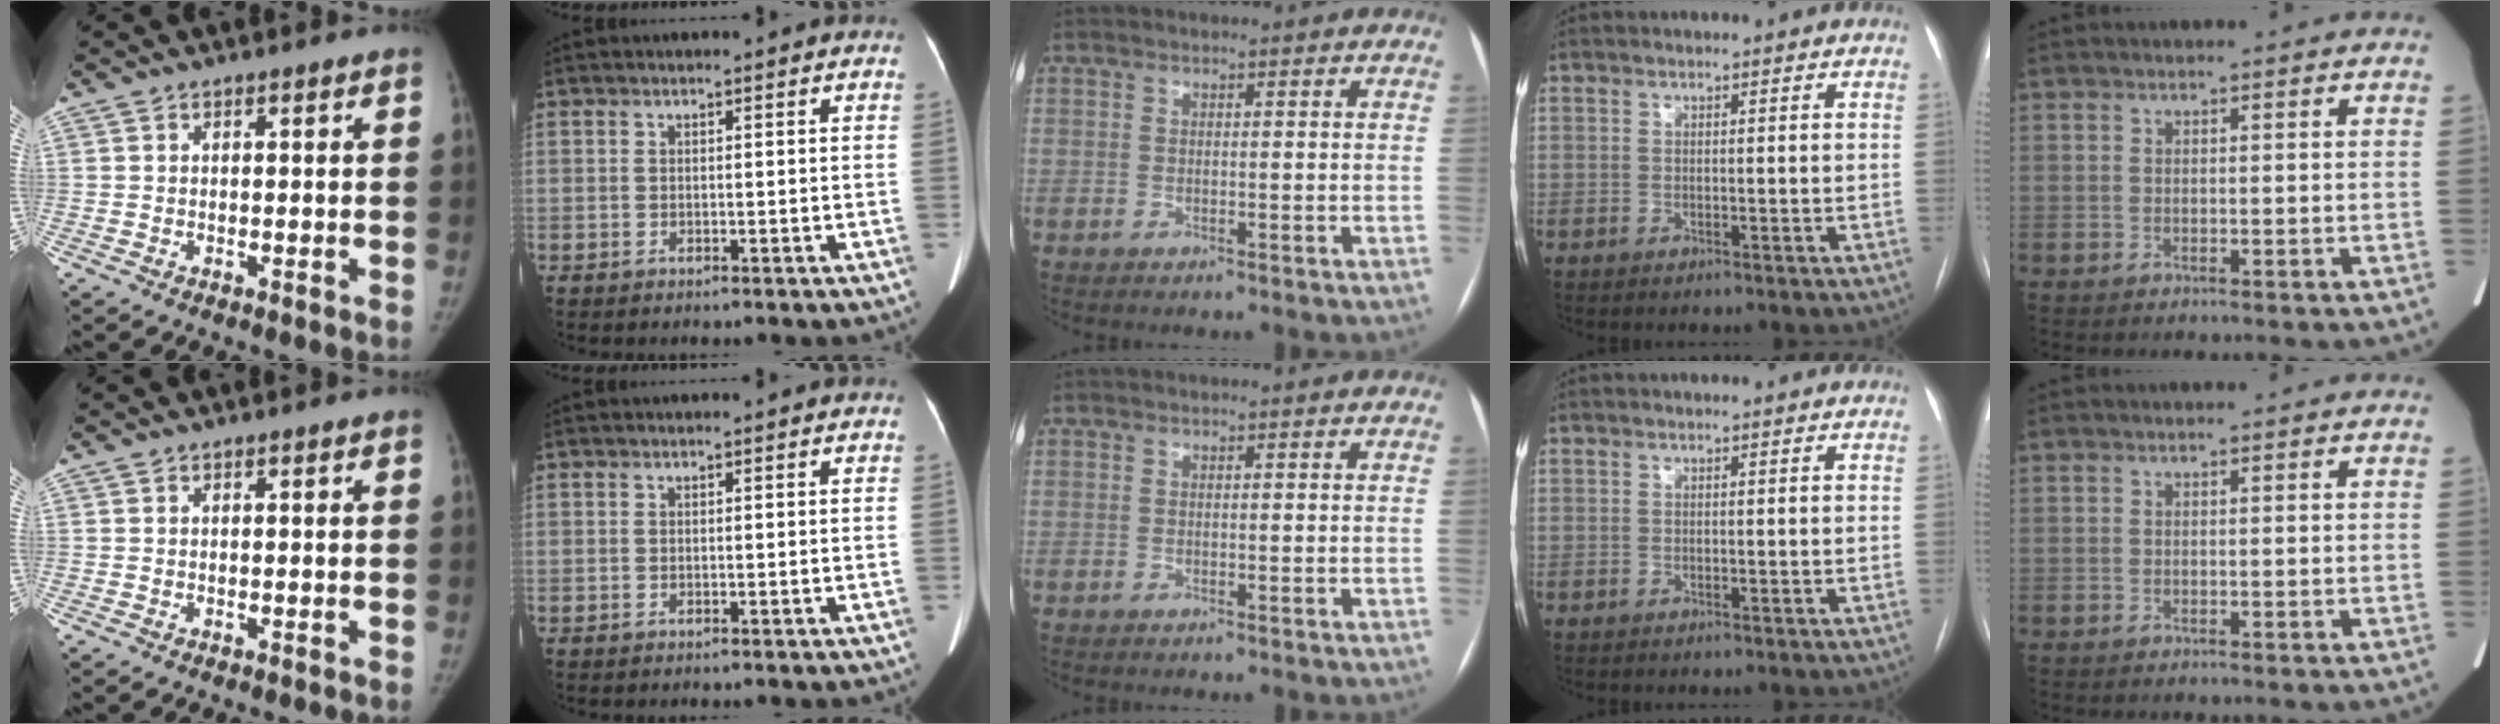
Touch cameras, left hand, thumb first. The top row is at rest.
{}